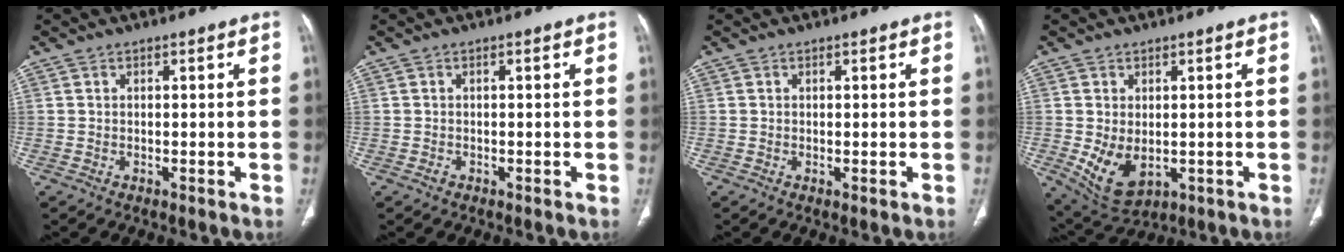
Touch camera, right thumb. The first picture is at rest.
{"total": 0.6, "force": [-0.3, 0.5, 0.3], "torque": [-0.003, 0.001, -0.005]}
{"total": 0.6, "force": [0.0, 0.1, 0.5], "torque": [-0.013, -0.004, 0.001]}
{"total": 8.1, "force": [-1.1, 5.2, 6.1], "torque": [-0.104, -0.013, 0.004]}